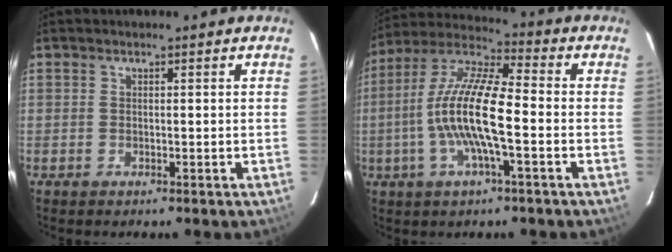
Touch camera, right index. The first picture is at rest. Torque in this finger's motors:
{"motor_torque": [1.02, -0.69, 1.05, 0.21]}